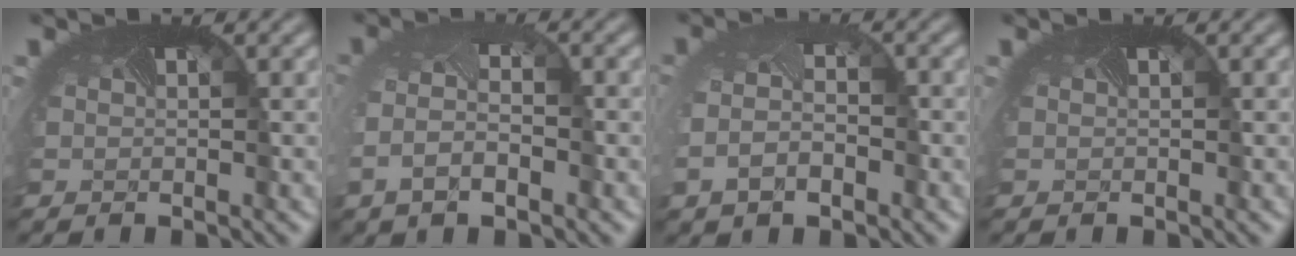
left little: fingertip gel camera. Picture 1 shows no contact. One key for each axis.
{"total": 3.9, "fx": -1.3, "fy": 1.7, "fz": 3.2, "tx": -0.070, "ty": -0.005, "tz": -0.023}
{"total": 3.4, "fx": -1.3, "fy": 1.9, "fz": 2.5, "tx": -0.057, "ty": -0.009, "tz": -0.021}
{"total": 0.0}